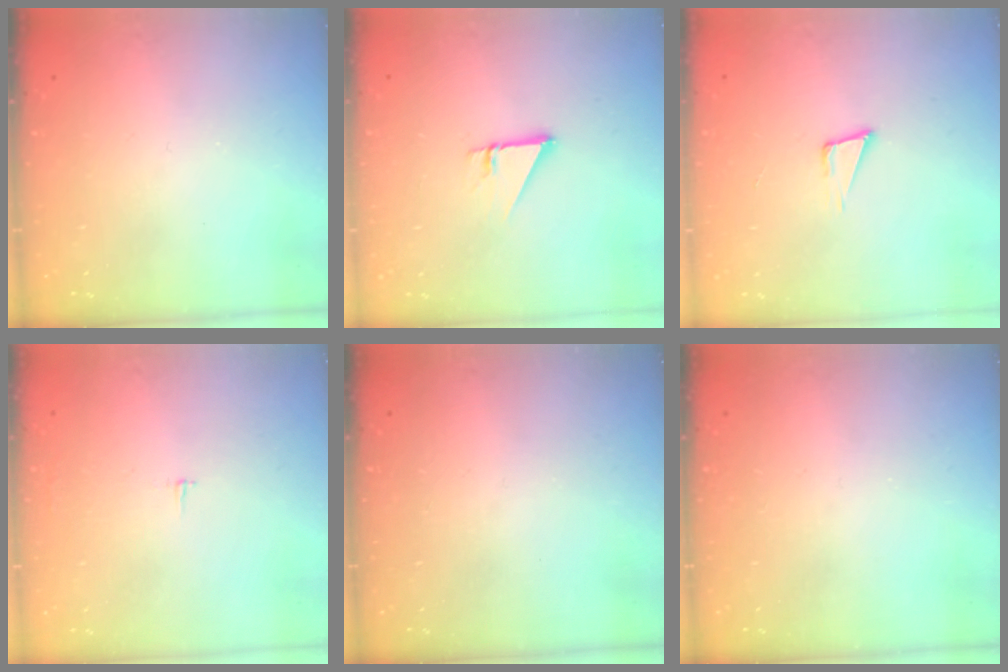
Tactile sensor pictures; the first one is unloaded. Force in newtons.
{"total": 2.7, "press": 2.7, "slide": 0.1}
{"total": 4.6, "press": 3.4, "slide": 3.2}
{"total": 1.8, "press": 1.8, "slide": 0.1}
{"total": 0.0}
{"total": 0.0}